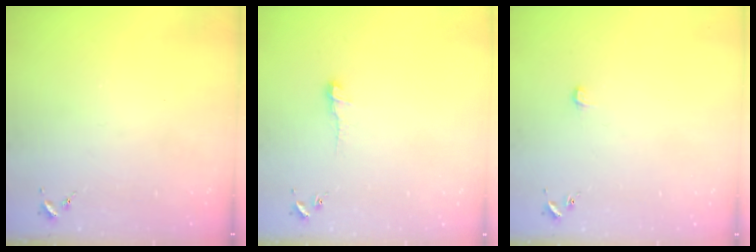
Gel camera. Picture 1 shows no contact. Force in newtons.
{"total": 5.1, "press": 5.0, "slide": 0.5}
{"total": 3.9, "press": 3.9, "slide": 0.3}